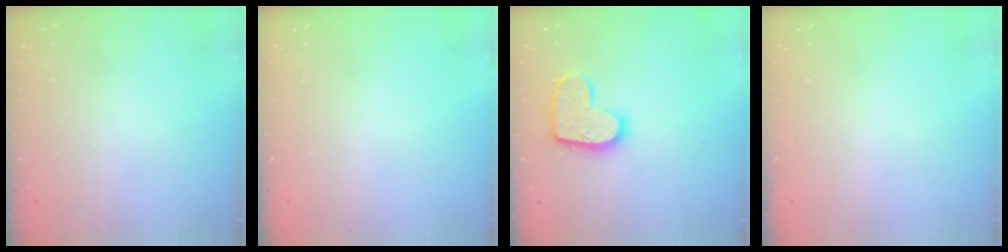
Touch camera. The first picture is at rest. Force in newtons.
{"total": 0.0}
{"total": 13.8, "press": 13.8, "slide": 0.7}
{"total": 0.0}